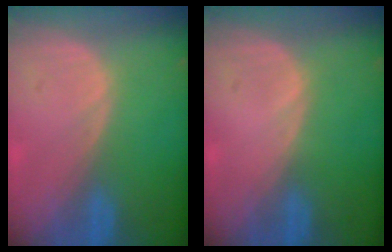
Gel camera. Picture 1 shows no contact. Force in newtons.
{"total": 0.0}